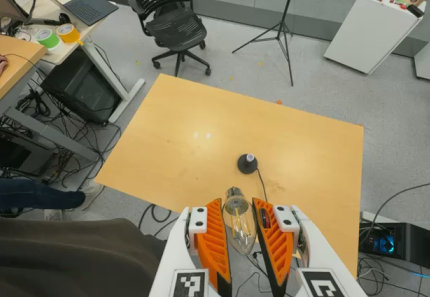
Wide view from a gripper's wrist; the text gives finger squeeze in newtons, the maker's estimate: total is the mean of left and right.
{"total": 12.6, "left": 13.3, "right": 11.9}